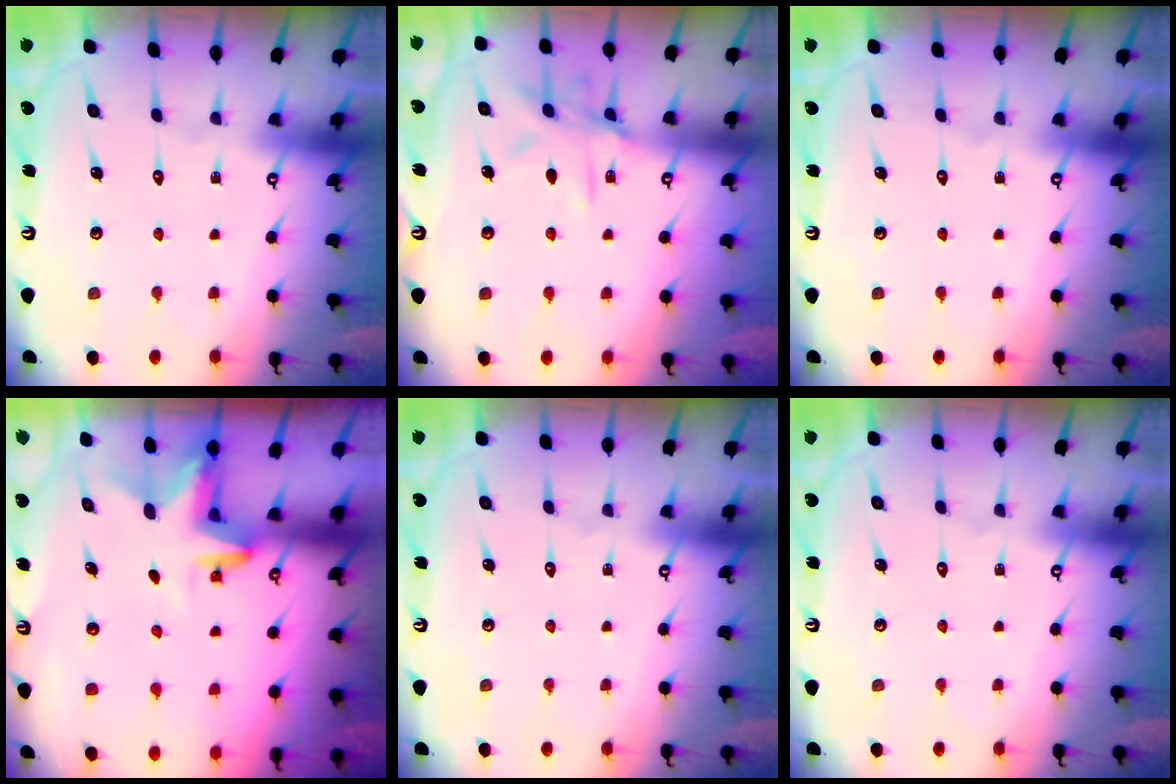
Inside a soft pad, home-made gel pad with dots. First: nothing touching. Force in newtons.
{"total": 9.7, "press": 9.7, "slide": 0.7}
{"total": 0.0}
{"total": 3.3, "press": 3.3, "slide": 0.2}
{"total": 0.0}
{"total": 0.0}